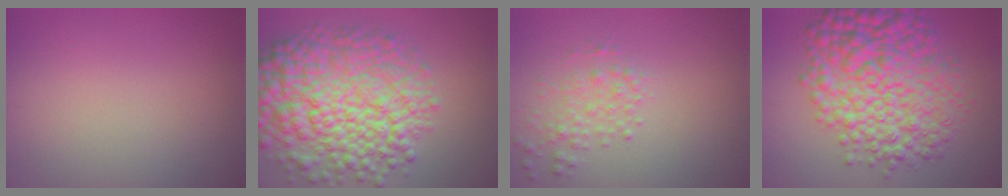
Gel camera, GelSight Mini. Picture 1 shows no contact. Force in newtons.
{"total": 10.7, "press": 10.7, "slide": 0.2}
{"total": 2.0, "press": 2.0, "slide": 0.1}
{"total": 10.5, "press": 10.5, "slide": 0.1}